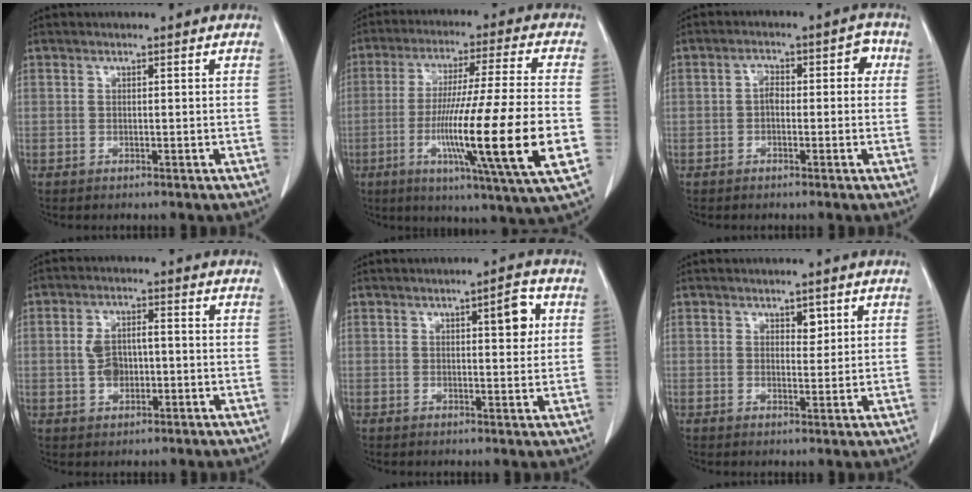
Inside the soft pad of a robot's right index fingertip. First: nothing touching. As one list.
[{"total": 19.9, "force": [-4.6, -1.0, 19.3], "torque": [-0.317, -0.025, -0.082]}, {"total": 4.6, "force": [0.1, 2.6, 3.8], "torque": [-0.047, 0.032, -0.001]}, {"total": 4.8, "force": [-0.5, 2.8, 3.9], "torque": [-0.077, 0.012, -0.008]}, {"total": 4.5, "force": [1.5, 1.2, 4.1], "torque": [-0.055, 0.002, 0.019]}, {"total": 1.9, "force": [1.0, 1.0, 1.2], "torque": [-0.014, -0.002, 0.017]}]